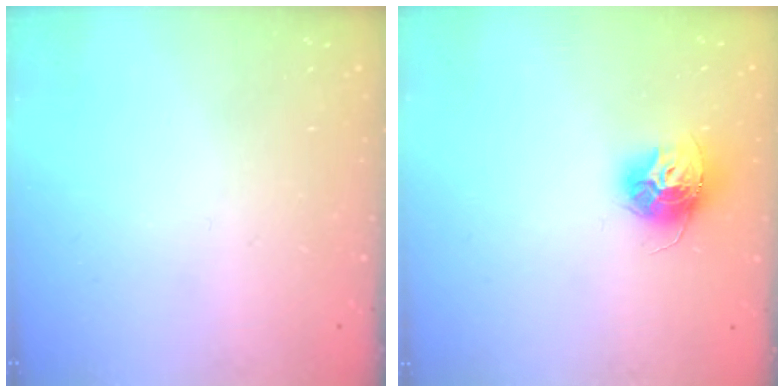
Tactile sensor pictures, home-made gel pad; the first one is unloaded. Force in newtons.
{"total": 12.2, "press": 12.1, "slide": 1.1}